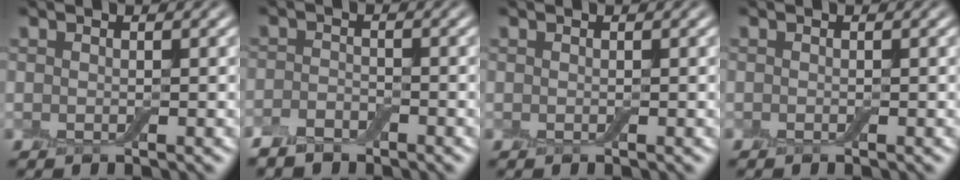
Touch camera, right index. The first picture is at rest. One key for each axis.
{"total": 2.2, "fx": -1.8, "fy": 0.9, "fz": 0.7, "tx": -0.015, "ty": 0.001, "tz": -0.043}
{"total": 0.0}
{"total": 0.0}